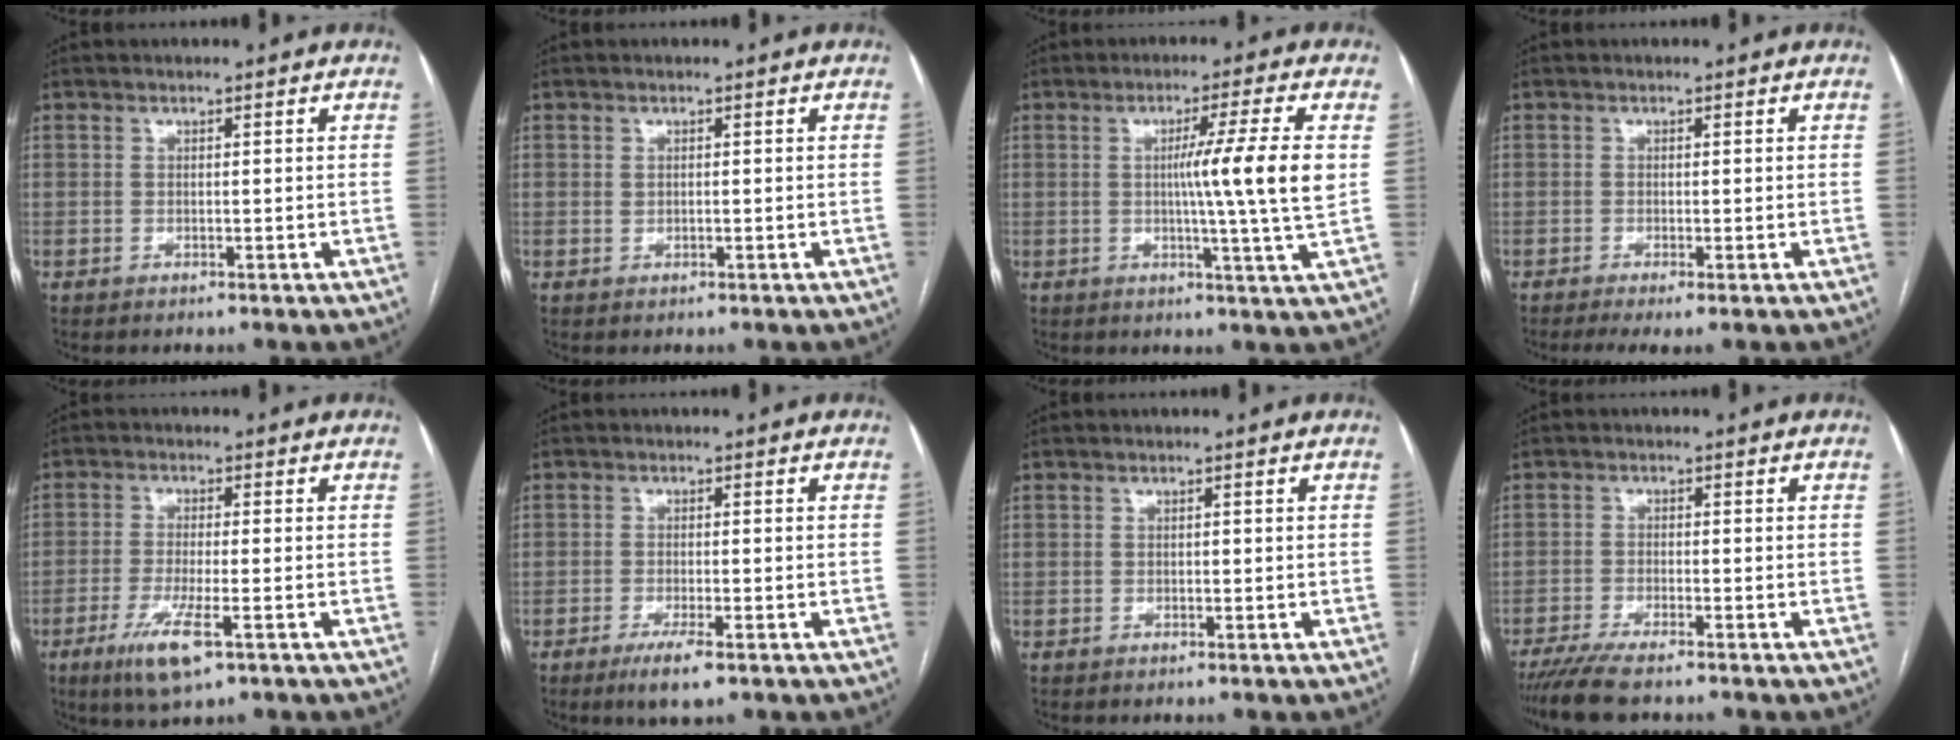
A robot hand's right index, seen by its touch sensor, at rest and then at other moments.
{"total": 0.6, "force": [0.1, 0.4, 0.4], "torque": [-0.010, 0.000, 0.004]}
{"total": 9.8, "force": [0.8, -2.2, 9.5], "torque": [-0.145, -0.009, 0.016]}
{"total": 2.7, "force": [-1.5, 0.3, 2.2], "torque": [-0.036, -0.009, -0.024]}
{"total": 7.3, "force": [-3.7, 0.9, 6.2], "torque": [-0.124, -0.019, -0.063]}
{"total": 4.2, "force": [-2.6, 0.6, 3.3], "torque": [-0.062, -0.008, -0.041]}
{"total": 0.0}
{"total": 6.2, "force": [-5.1, 0.3, 3.5], "torque": [-0.055, -0.015, -0.087]}